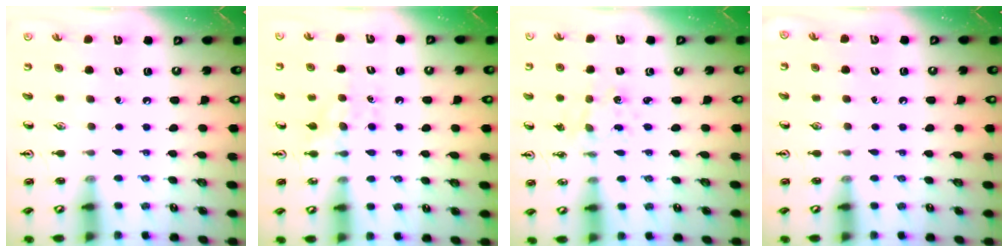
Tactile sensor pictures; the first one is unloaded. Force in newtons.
{"total": 4.6, "press": 4.6, "slide": 0.6}
{"total": 1.2, "press": 1.2, "slide": 0.1}
{"total": 0.0}